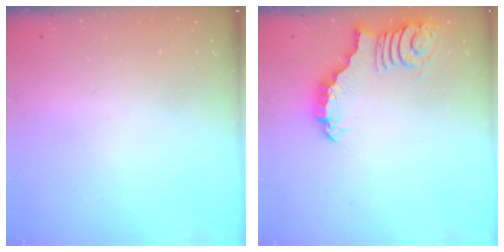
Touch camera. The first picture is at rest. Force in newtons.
{"total": 3.0, "press": 3.0, "slide": 0.0}